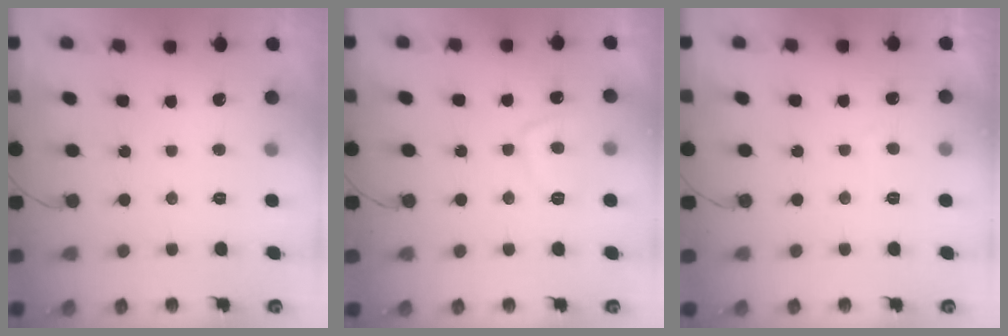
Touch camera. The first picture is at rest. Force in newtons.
{"total": 6.0, "press": 5.9, "slide": 1.0}
{"total": 0.8, "press": 0.7, "slide": 0.5}